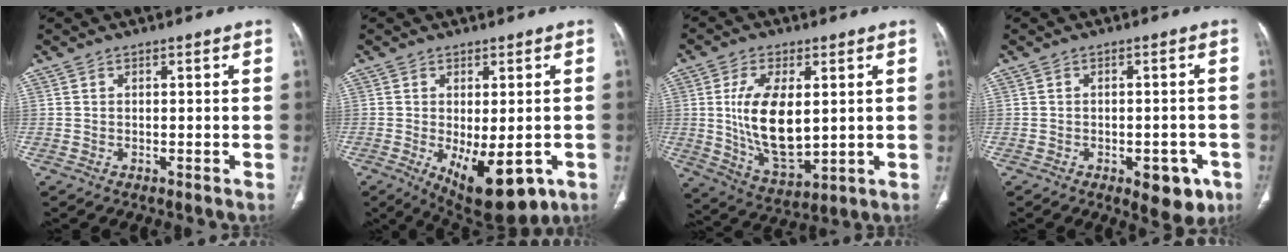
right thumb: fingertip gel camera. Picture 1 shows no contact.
{"total": 12.7, "force": [-4.7, 5.5, 10.4], "torque": [-0.137, -0.013, -0.051]}
{"total": 14.2, "force": [1.5, 7.2, 12.2], "torque": [-0.216, -0.024, 0.040]}
{"total": 7.2, "force": [-3.4, 3.6, 5.1], "torque": [-0.037, 0.010, -0.035]}